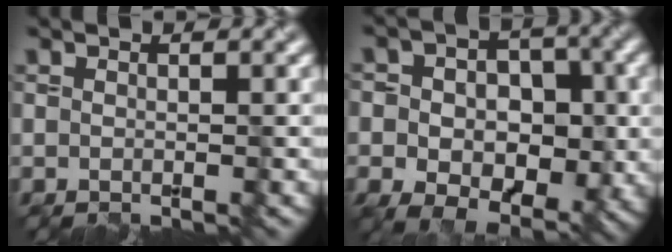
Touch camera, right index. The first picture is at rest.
{"total": 8.6, "force": [-2.2, 6.0, 5.9], "torque": [-0.083, -0.003, -0.027]}